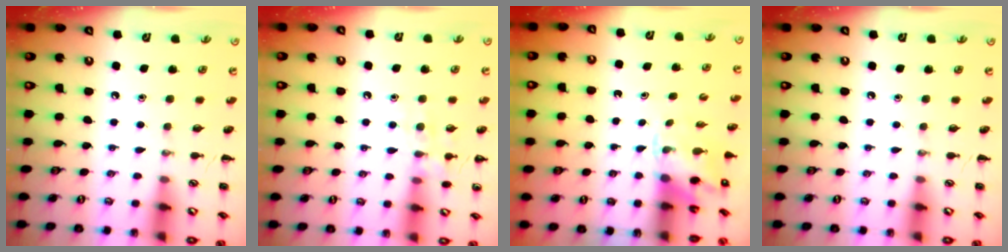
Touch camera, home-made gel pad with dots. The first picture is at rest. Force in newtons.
{"total": 8.0, "press": 8.0, "slide": 0.8}
{"total": 3.2, "press": 3.1, "slide": 0.6}
{"total": 0.0}